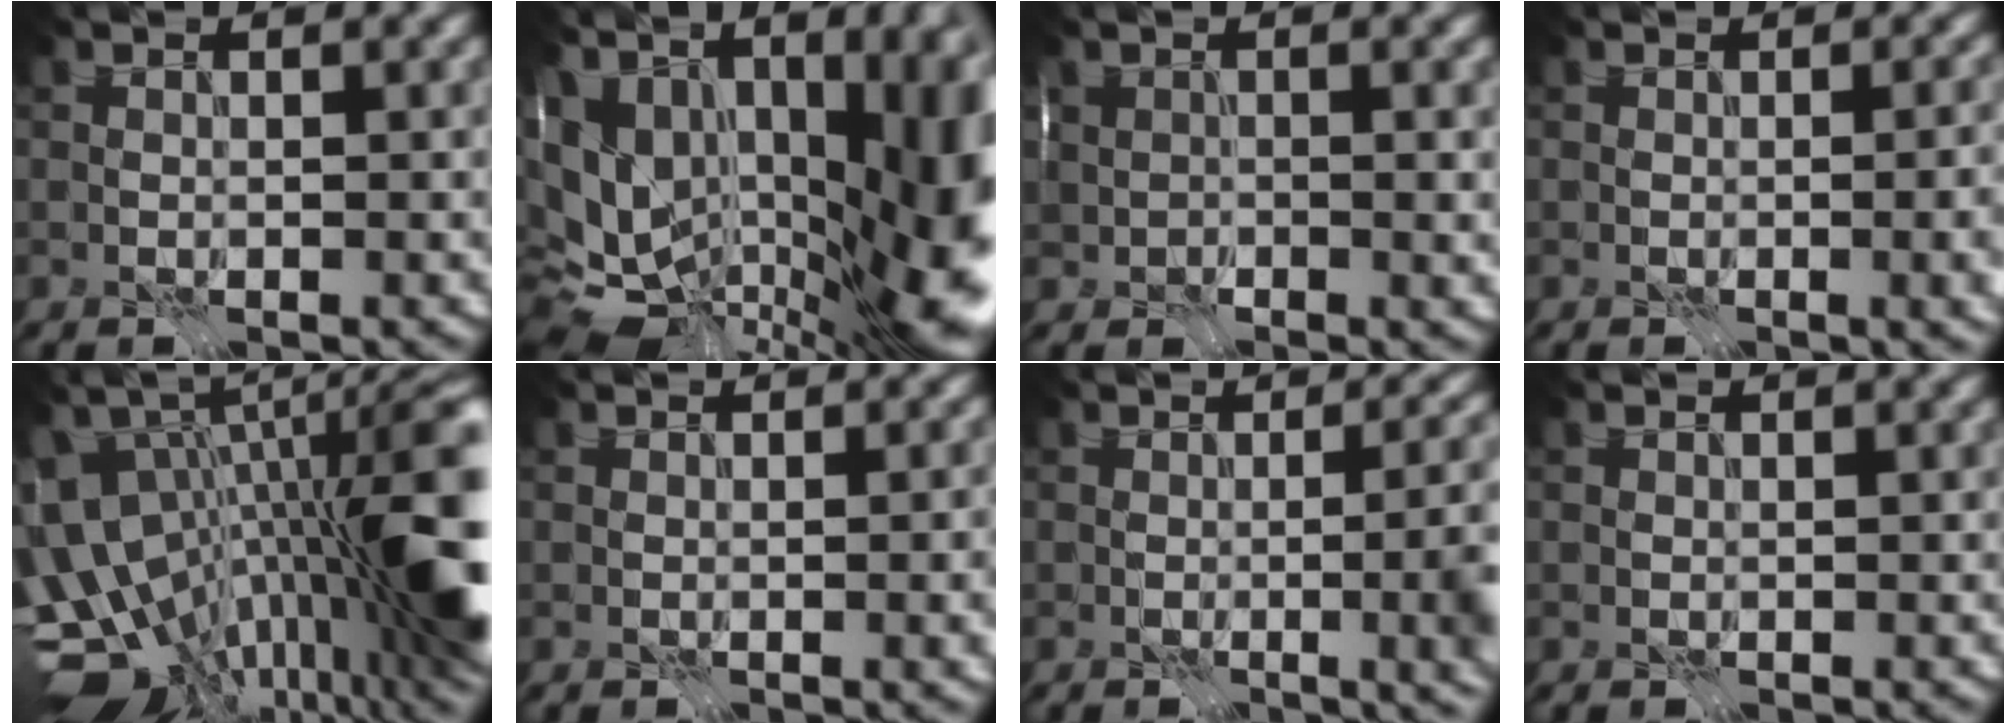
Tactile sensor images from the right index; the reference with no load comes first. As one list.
[{"total": 20.2, "force": [2.1, 10.3, 17.2], "torque": [-0.225, 0.003, 0.077]}, {"total": 2.3, "force": [0.5, 1.5, 1.6], "torque": [-0.028, -0.011, 0.010]}, {"total": 5.5, "force": [-0.5, 2.1, 5.0], "torque": [-0.039, 0.000, 0.003]}, {"total": 18.0, "force": [-1.1, 8.6, 15.7], "torque": [-0.252, -0.018, -0.002]}, {"total": 3.1, "force": [-0.3, 0.9, 3.0], "torque": [-0.035, -0.002, 0.001]}, {"total": 9.5, "force": [-0.1, 4.0, 8.6], "torque": [-0.072, -0.007, 0.005]}, {"total": 0.0}]